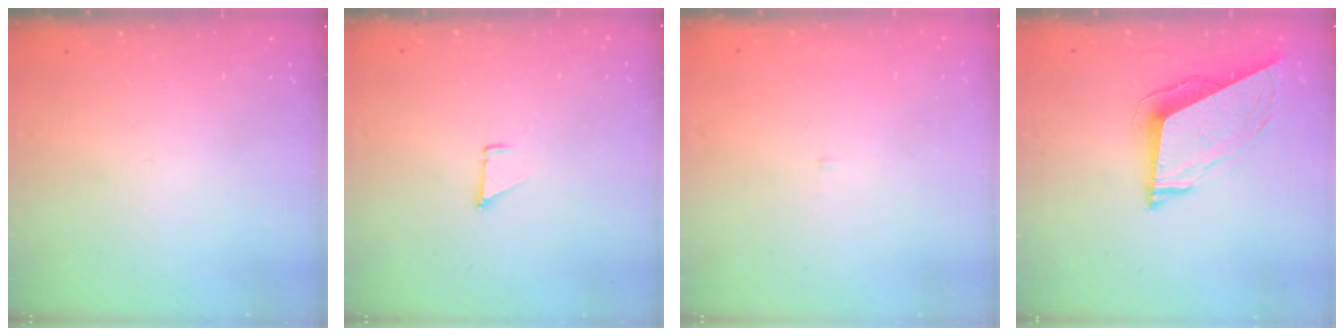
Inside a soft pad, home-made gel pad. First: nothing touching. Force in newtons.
{"total": 0.9, "press": 0.9, "slide": 0.1}
{"total": 3.0, "press": 3.0, "slide": 0.2}
{"total": 8.9, "press": 8.9, "slide": 1.2}